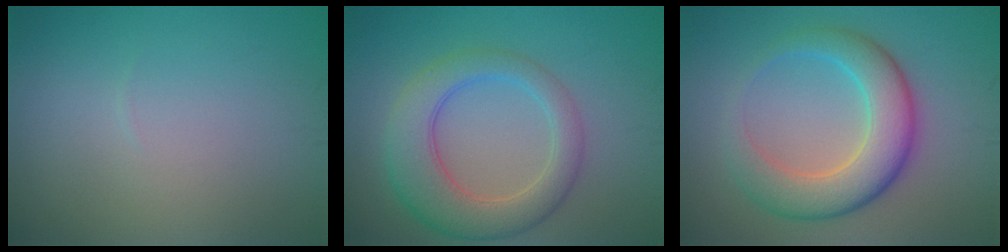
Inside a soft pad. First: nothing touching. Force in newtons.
{"total": 5.7, "press": 5.7, "slide": 0.1}
{"total": 6.4, "press": 6.4, "slide": 0.3}